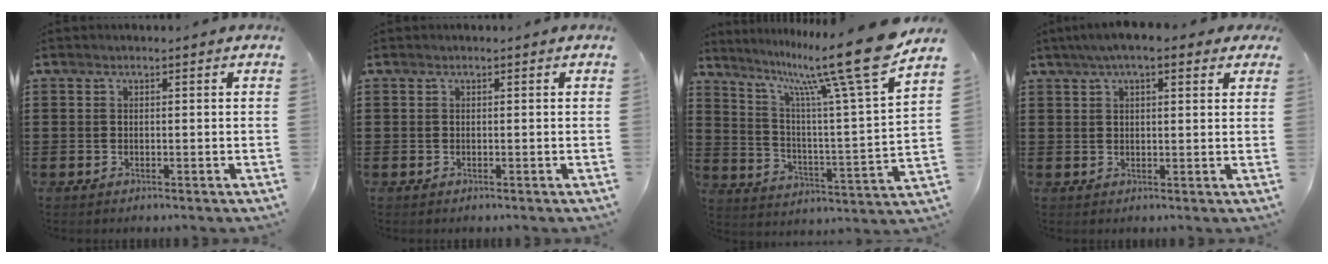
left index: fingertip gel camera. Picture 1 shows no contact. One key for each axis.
{"total": 0.0}
{"total": 15.4, "fx": 11.6, "fy": 0.2, "fz": 10.1, "tx": -0.195, "ty": -0.073, "tz": 0.182}
{"total": 4.9, "fx": 3.0, "fy": 1.2, "fz": 3.7, "tx": -0.077, "ty": 0.010, "tz": 0.051}